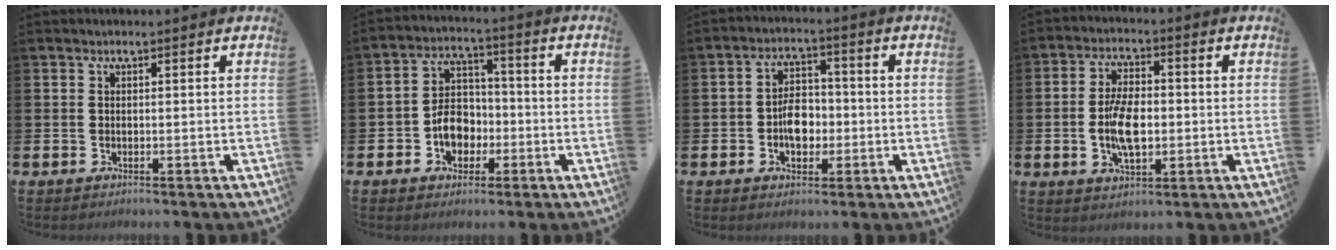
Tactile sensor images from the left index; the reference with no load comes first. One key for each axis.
{"total": 6.0, "fx": -1.7, "fy": 4.7, "fz": 3.3, "tx": -0.062, "ty": 0.014, "tz": -0.033}
{"total": 4.9, "fx": -0.9, "fy": 3.3, "fz": 3.4, "tx": -0.048, "ty": 0.004, "tz": -0.022}
{"total": 6.8, "fx": -0.7, "fy": 3.4, "fz": 5.9, "tx": -0.116, "ty": 0.003, "tz": -0.015}